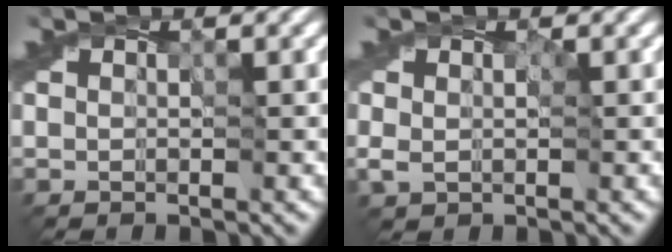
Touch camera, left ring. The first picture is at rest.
{"total": 1.3, "force": [-0.1, 1.1, 0.8], "torque": [-0.018, 0.001, -0.007]}